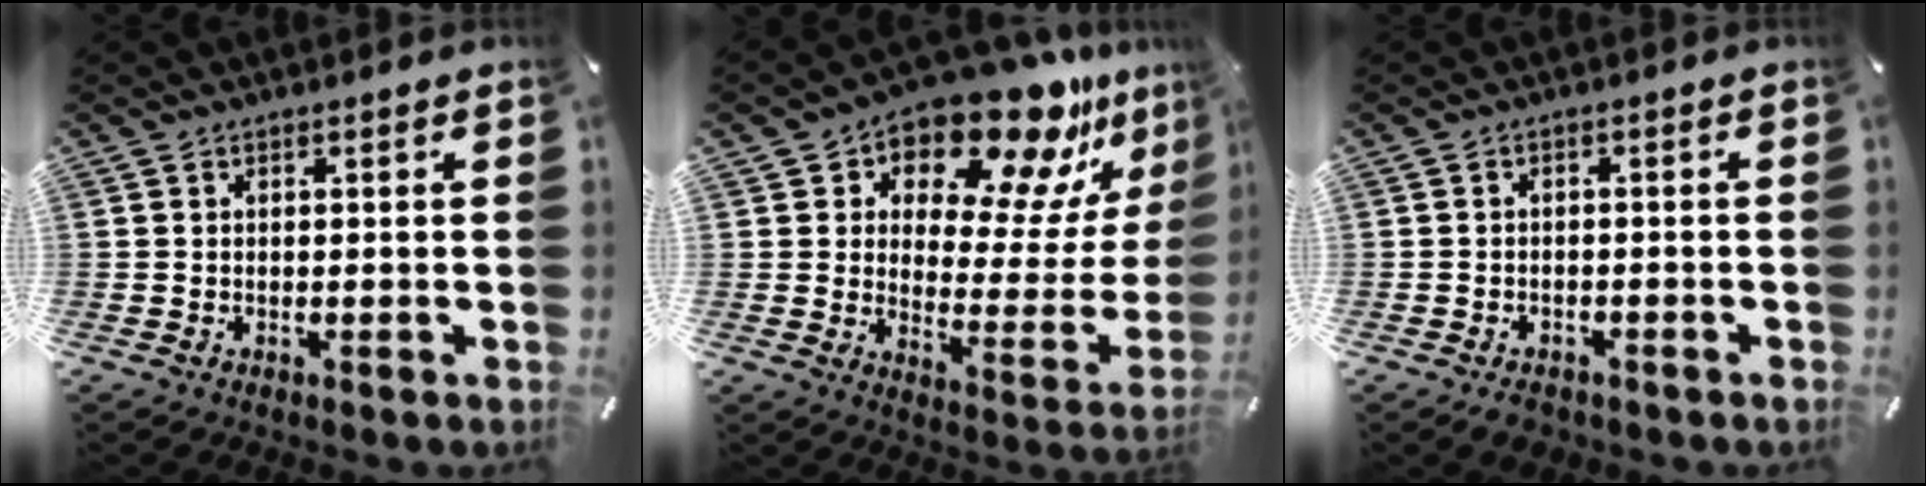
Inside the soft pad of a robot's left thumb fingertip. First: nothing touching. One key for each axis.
{"total": 17.9, "fx": 14.6, "fy": 6.6, "fz": 8.0, "tx": -0.127, "ty": -0.125, "tz": 0.244}
{"total": 2.1, "fx": -1.6, "fy": 1.1, "fz": 0.6, "tx": -0.010, "ty": 0.010, "tz": -0.034}